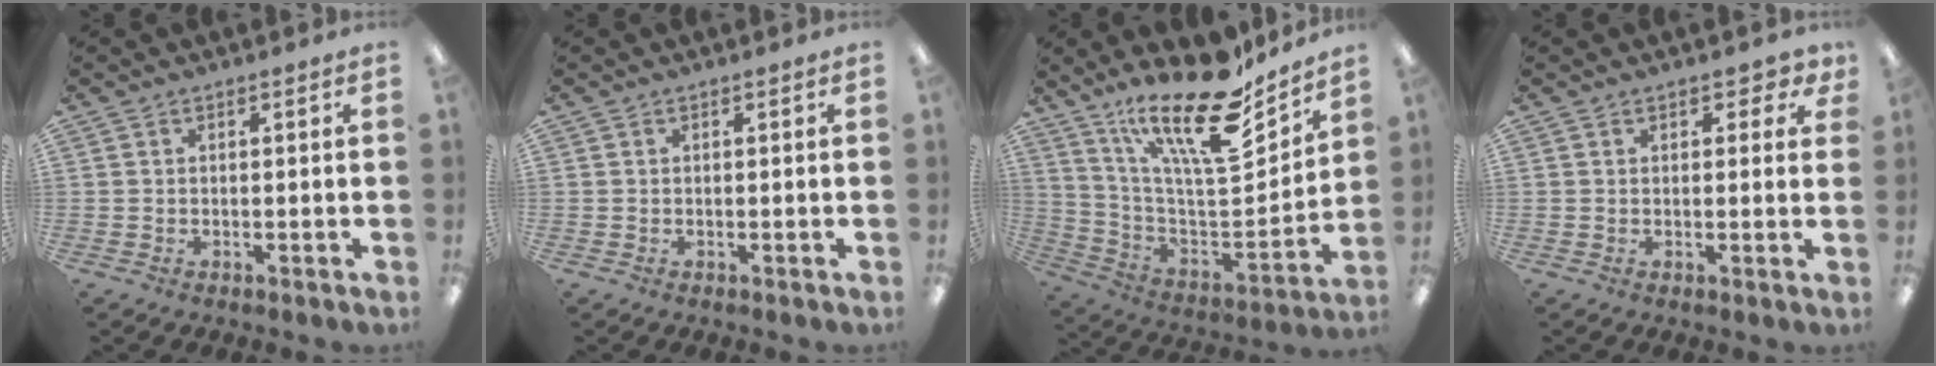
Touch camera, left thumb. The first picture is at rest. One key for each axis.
{"total": 0.0}
{"total": 23.0, "fx": 16.5, "fy": 6.8, "fz": 14.4, "tx": -0.243, "ty": -0.119, "tz": 0.279}
{"total": 2.7, "fx": 1.6, "fy": 1.6, "fz": 1.6, "tx": -0.009, "ty": -0.005, "tz": 0.023}